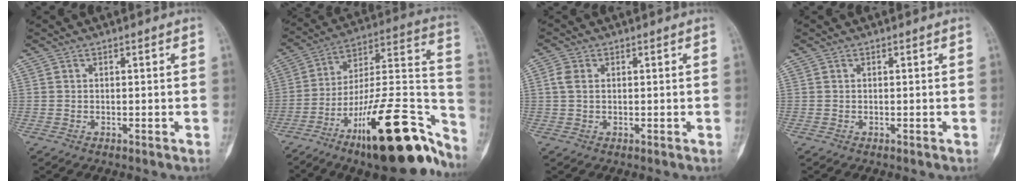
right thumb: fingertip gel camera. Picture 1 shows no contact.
{"total": 29.0, "force": [-17.3, 8.7, 21.6], "torque": [-0.254, 0.099, -0.273]}
{"total": 2.7, "force": [0.6, 1.8, 1.9], "torque": [-0.043, 0.006, 0.009]}
{"total": 0.0}